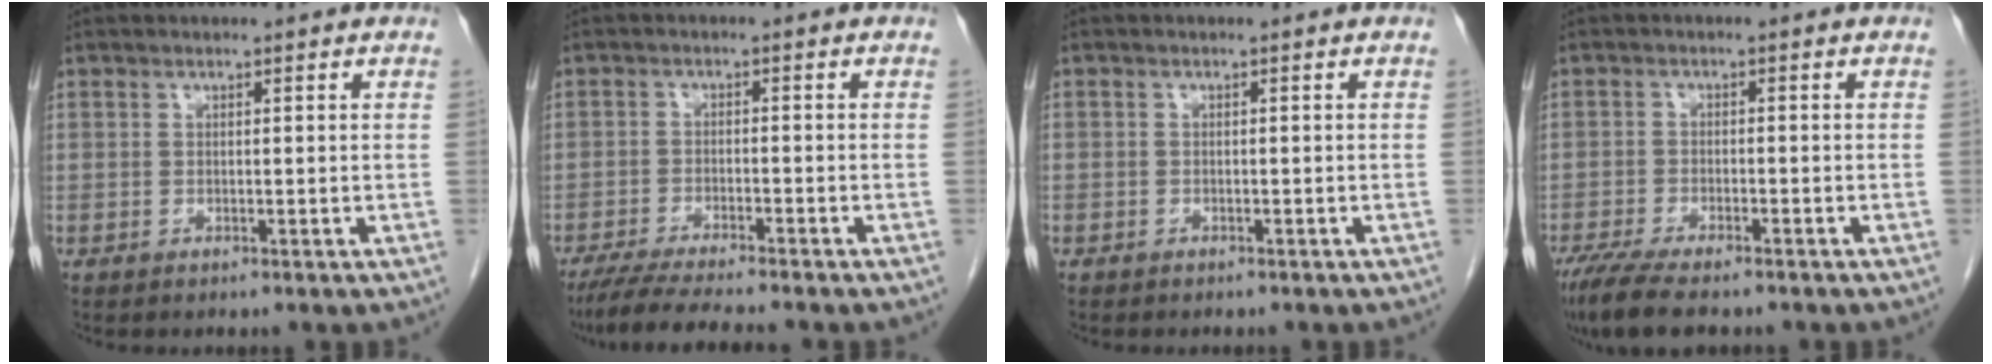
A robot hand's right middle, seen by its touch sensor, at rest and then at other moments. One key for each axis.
{"total": 8.8, "fx": -7.7, "fy": -0.2, "fz": 4.2, "tx": -0.059, "ty": -0.024, "tz": -0.128}
{"total": 0.9, "fx": -0.7, "fy": 0.6, "fz": 0.0, "tx": -0.008, "ty": 0.004, "tz": -0.014}
{"total": 9.1, "fx": -7.2, "fy": 1.9, "fz": 5.1, "tx": -0.084, "ty": -0.020, "tz": -0.120}